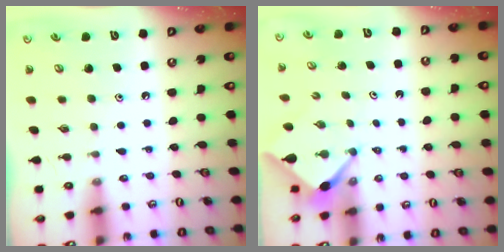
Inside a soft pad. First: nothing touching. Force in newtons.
{"total": 2.6, "press": 2.6, "slide": 0.3}